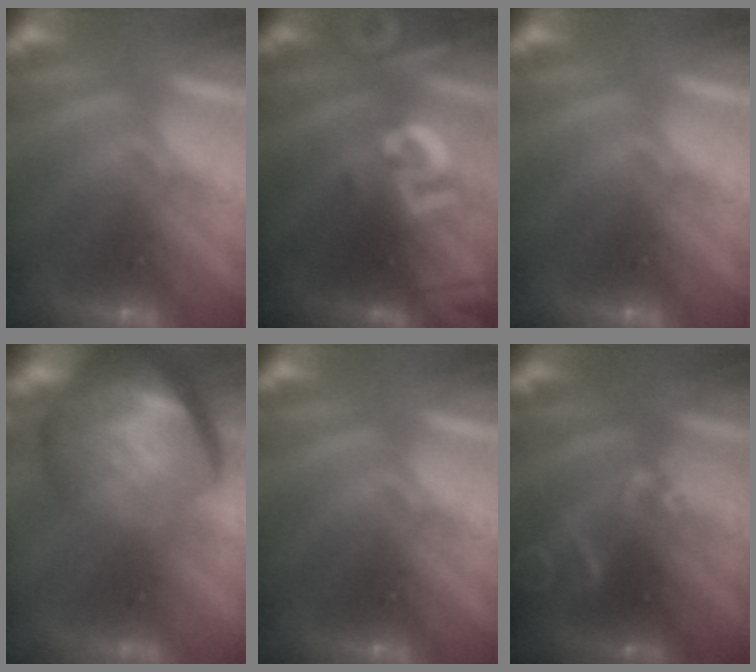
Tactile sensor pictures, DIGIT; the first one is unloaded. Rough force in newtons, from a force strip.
{"total": 2.9}
{"total": 0.0}
{"total": 8.8}
{"total": 0.0}
{"total": 2.1}